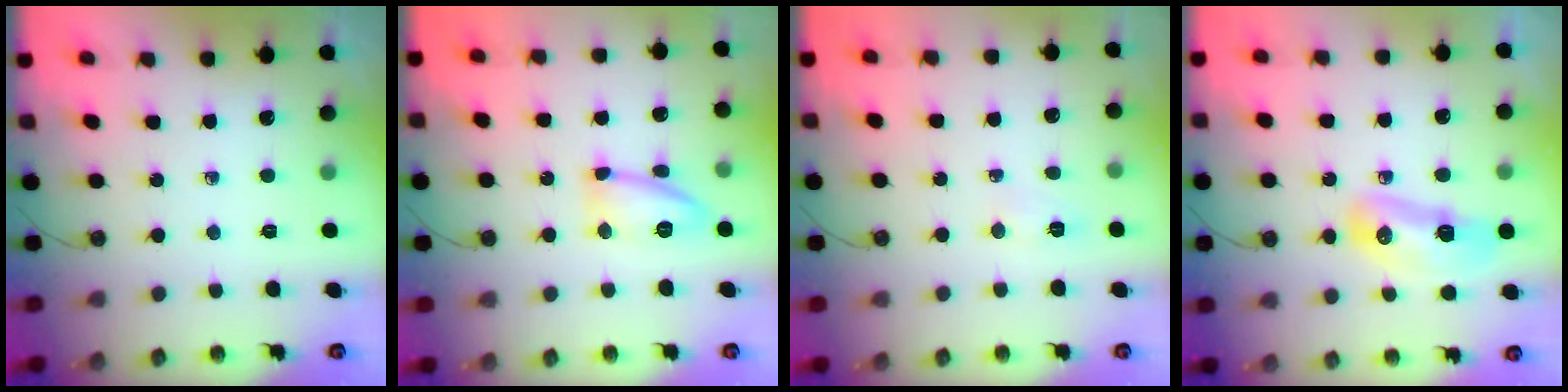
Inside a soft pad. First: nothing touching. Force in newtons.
{"total": 12.5, "press": 12.5, "slide": 1.0}
{"total": 5.1, "press": 5.0, "slide": 0.6}
{"total": 9.3, "press": 9.2, "slide": 1.8}